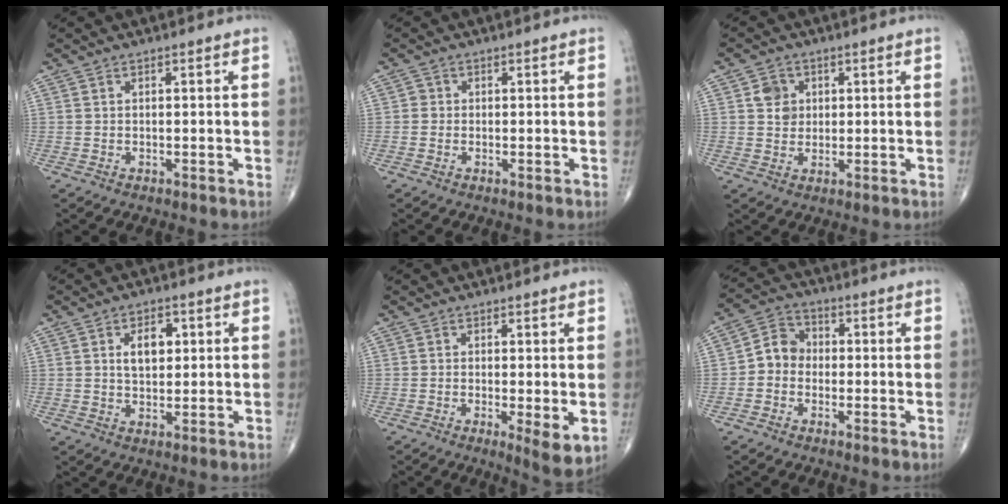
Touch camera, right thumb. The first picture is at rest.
{"total": 1.1, "force": [-0.1, 1.0, 0.2], "torque": [0.003, 0.003, -0.003]}
{"total": 4.2, "force": [1.2, 3.7, 1.7], "torque": [-0.008, -0.002, 0.018]}
{"total": 5.9, "force": [1.5, 3.6, 4.4], "torque": [-0.054, -0.004, 0.024]}
{"total": 5.1, "force": [-0.6, 1.3, 4.8], "torque": [-0.076, -0.016, -0.012]}
{"total": 6.0, "force": [-0.9, 5.2, 2.8], "torque": [-0.026, 0.023, -0.032]}